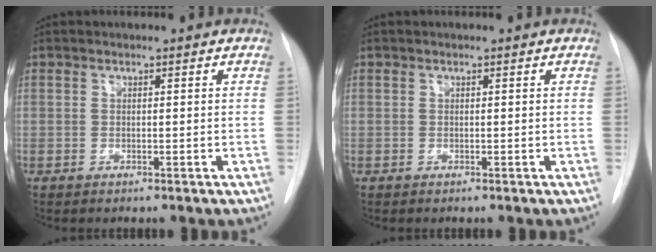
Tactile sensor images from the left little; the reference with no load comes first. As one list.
[{"total": 0.0}]